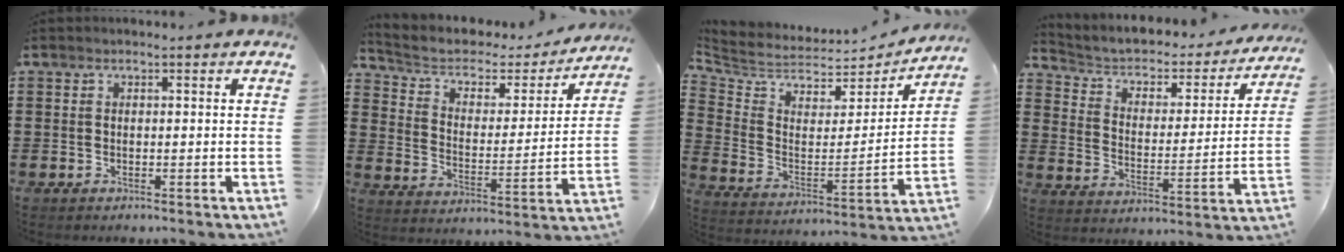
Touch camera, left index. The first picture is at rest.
{"total": 4.1, "force": [2.7, 2.5, 1.8], "torque": [-0.057, -0.018, 0.039]}
{"total": 5.1, "force": [4.6, 2.1, 0.8], "torque": [-0.049, -0.042, 0.076]}
{"total": 2.9, "force": [2.0, 1.9, 1.1], "torque": [-0.039, -0.018, 0.023]}